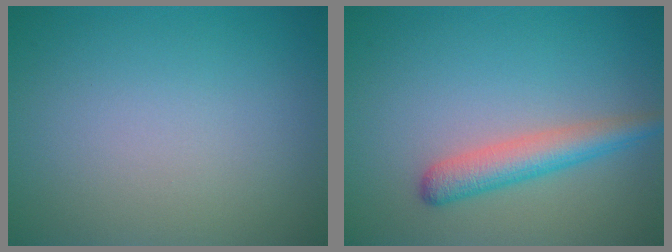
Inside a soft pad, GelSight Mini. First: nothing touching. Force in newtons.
{"total": 3.3, "press": 3.3, "slide": 0.1}